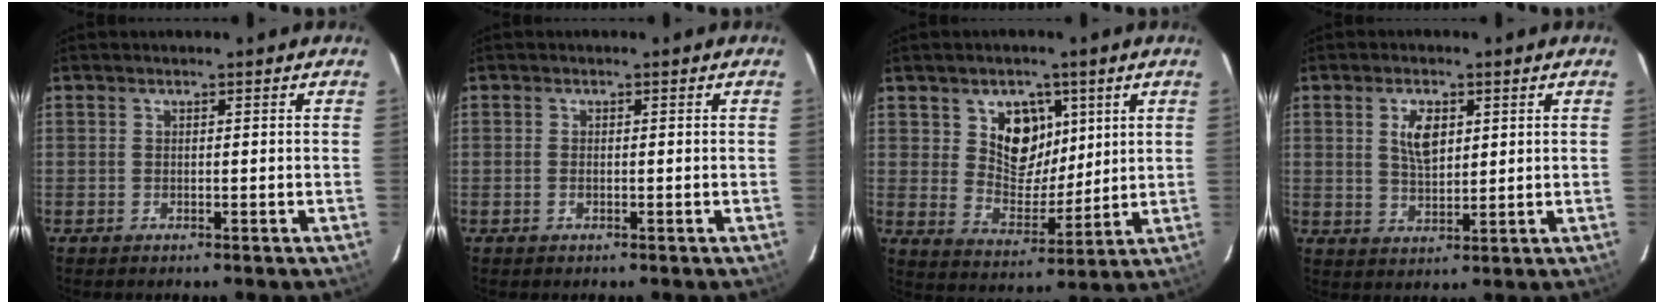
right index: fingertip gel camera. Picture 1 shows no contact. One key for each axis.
{"total": 1.0, "fx": -0.3, "fy": 0.6, "fz": 0.7, "tx": -0.015, "ty": 0.000, "tz": -0.006}
{"total": 9.7, "fx": 4.1, "fy": 7.2, "fz": 5.1, "tx": -0.085, "ty": -0.005, "tz": 0.080}
{"total": 5.8, "fx": 1.9, "fy": 2.9, "fz": 4.6, "tx": -0.083, "ty": 0.004, "tz": 0.038}